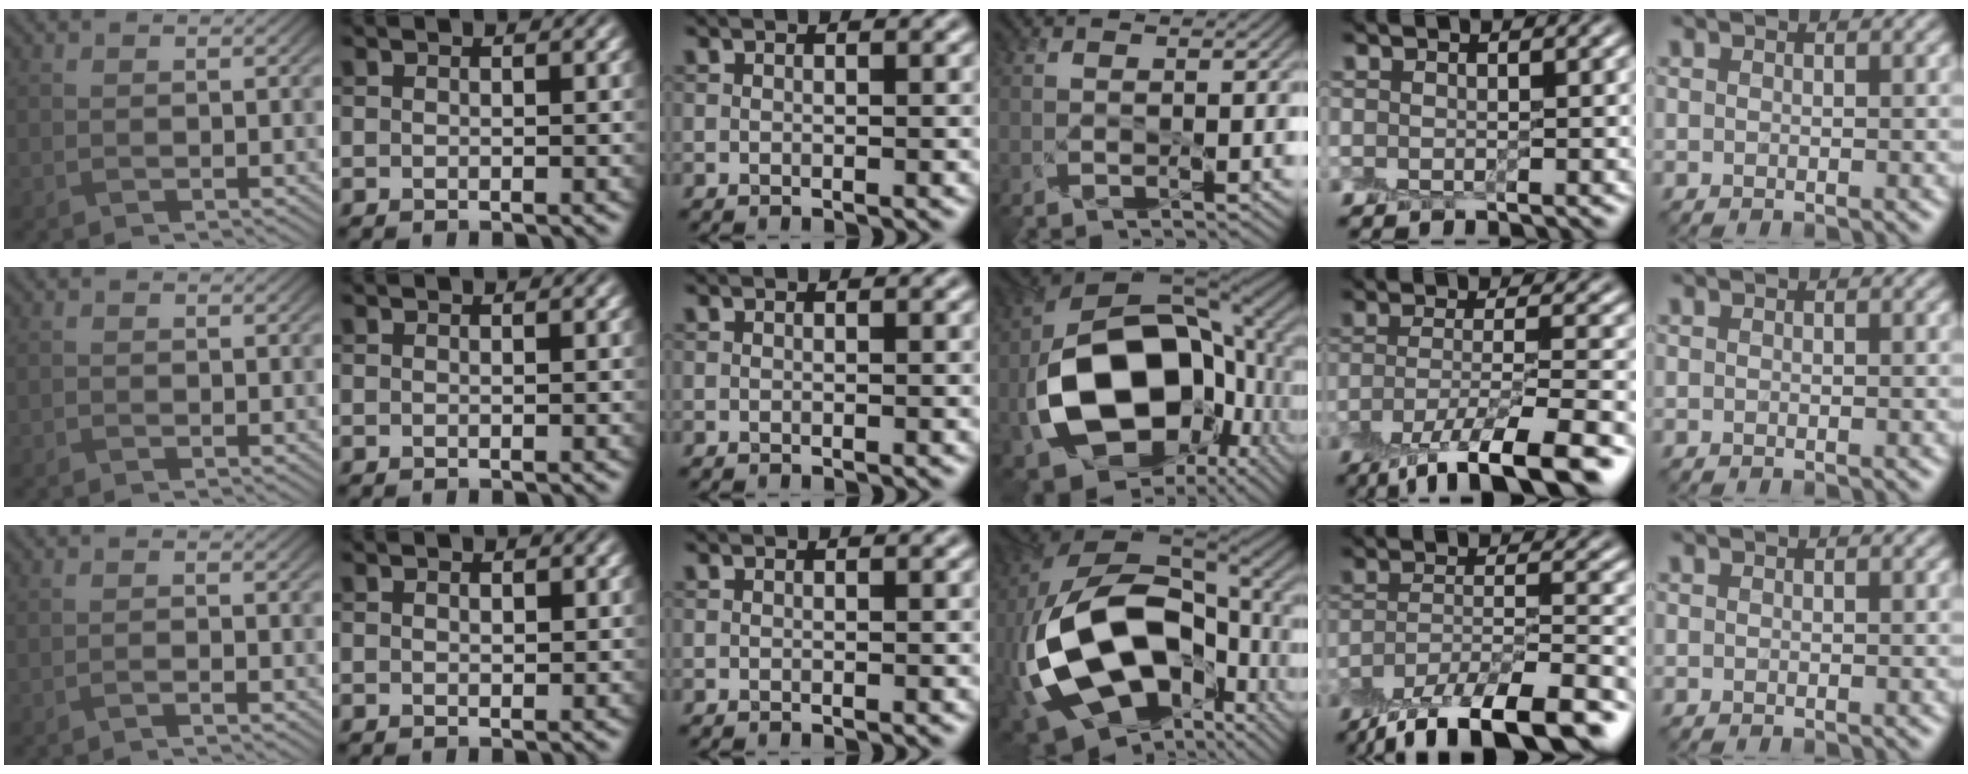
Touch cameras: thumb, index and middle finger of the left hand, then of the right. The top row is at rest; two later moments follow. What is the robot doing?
{"motion": "peel", "object": "plastic screen protector"}